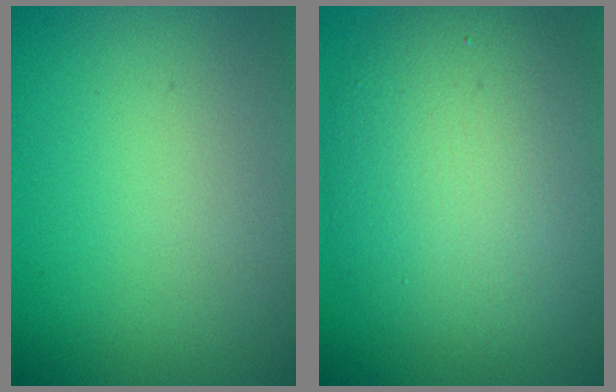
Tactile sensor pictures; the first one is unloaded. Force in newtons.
{"total": 8.3, "press": 8.2, "slide": 0.6}